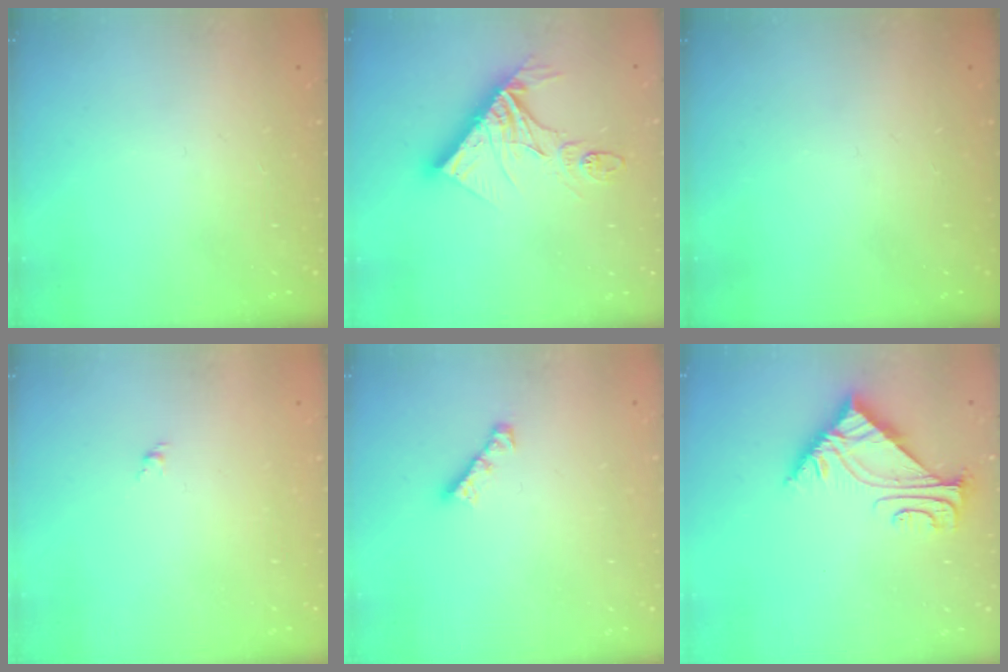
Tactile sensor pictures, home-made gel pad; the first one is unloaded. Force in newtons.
{"total": 16.2, "press": 16.1, "slide": 1.6}
{"total": 0.0}
{"total": 1.4, "press": 1.2, "slide": 0.6}
{"total": 3.0, "press": 3.0, "slide": 0.3}
{"total": 5.2, "press": 5.1, "slide": 0.7}